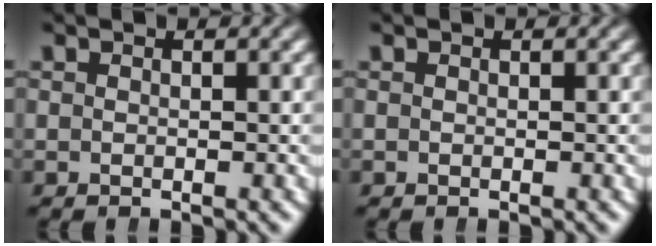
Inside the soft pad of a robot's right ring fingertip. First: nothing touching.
{"total": 0.0}